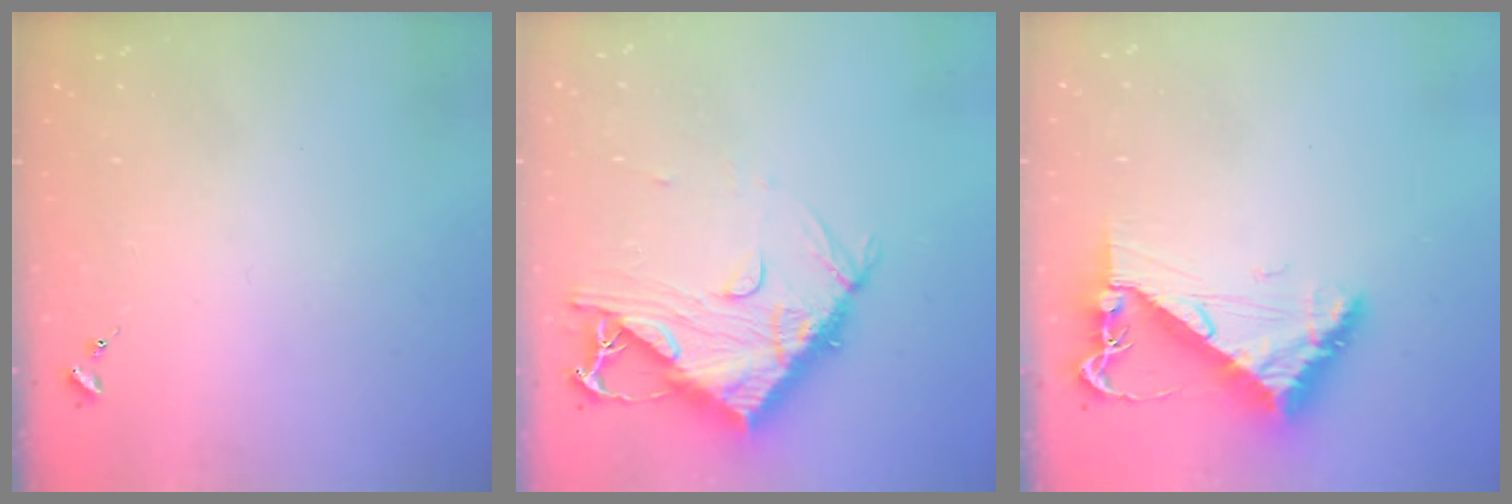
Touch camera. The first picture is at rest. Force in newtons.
{"total": 13.2, "press": 13.1, "slide": 1.4}
{"total": 8.3, "press": 8.2, "slide": 1.0}